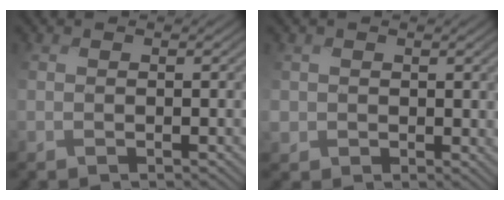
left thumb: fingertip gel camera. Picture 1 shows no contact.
{"total": 1.3, "force": [0.6, 1.1, -0.4], "torque": [0.002, 0.000, 0.001]}